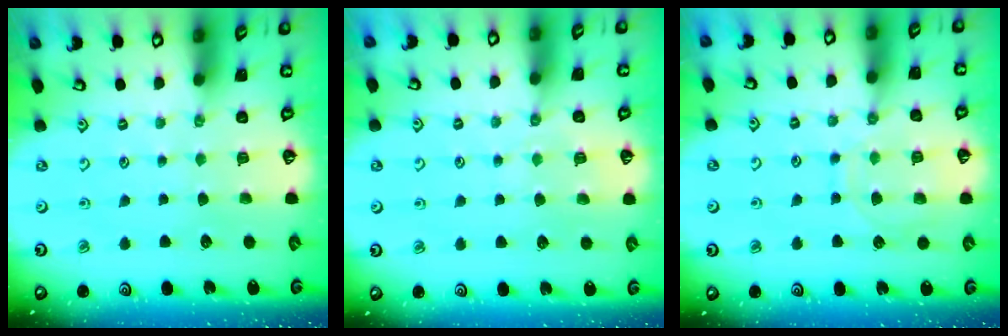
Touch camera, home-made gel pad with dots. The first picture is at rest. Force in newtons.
{"total": 4.5, "press": 4.5, "slide": 0.6}
{"total": 11.0, "press": 11.0, "slide": 1.1}